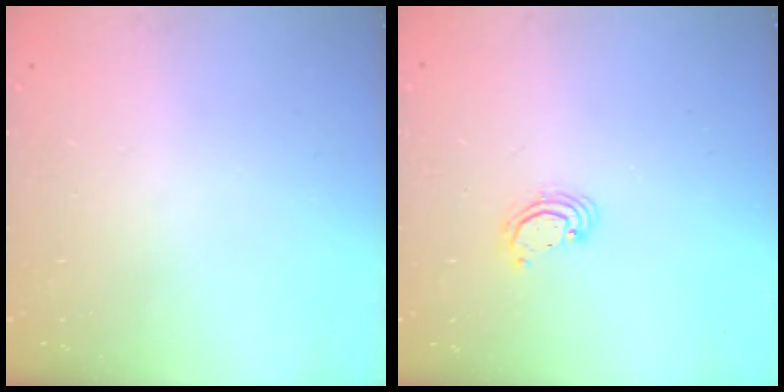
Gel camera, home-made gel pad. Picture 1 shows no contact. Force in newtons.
{"total": 2.4, "press": 2.4, "slide": 0.1}